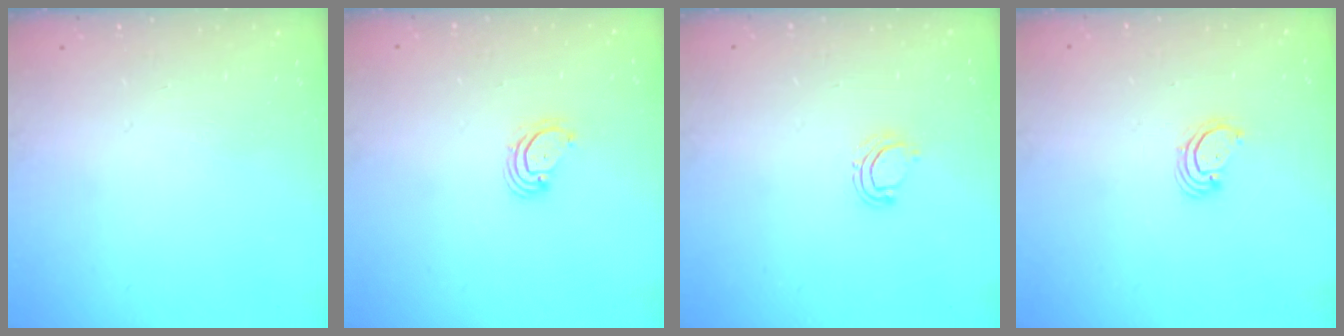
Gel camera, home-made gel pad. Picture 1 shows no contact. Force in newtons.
{"total": 3.0, "press": 3.0, "slide": 0.2}
{"total": 5.0, "press": 4.9, "slide": 1.0}
{"total": 2.5, "press": 2.5, "slide": 0.3}